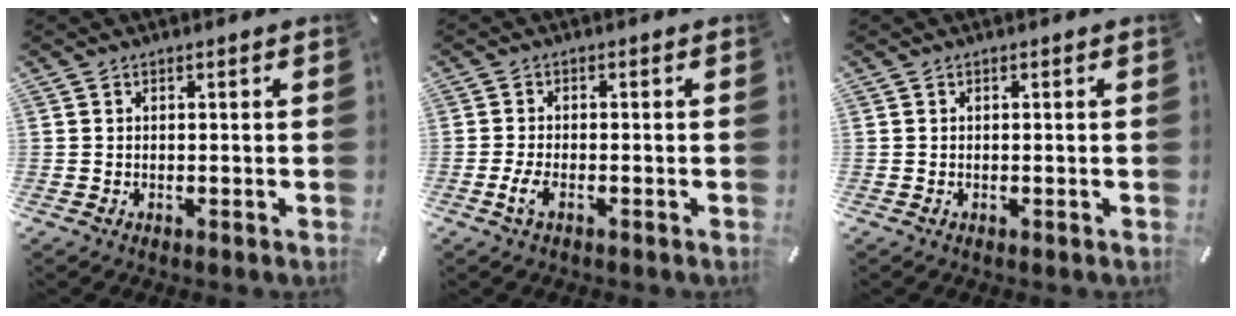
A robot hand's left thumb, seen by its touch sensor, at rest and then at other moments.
{"total": 3.3, "force": [-1.7, 1.1, 2.7], "torque": [-0.062, -0.001, -0.034]}
{"total": 0.0}